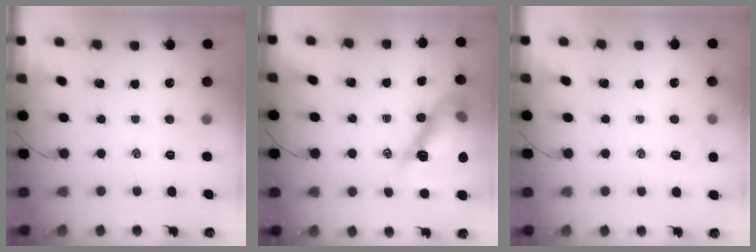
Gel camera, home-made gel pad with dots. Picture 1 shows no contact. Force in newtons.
{"total": 17.9, "press": 17.3, "slide": 4.5}
{"total": 3.5, "press": 3.3, "slide": 1.0}